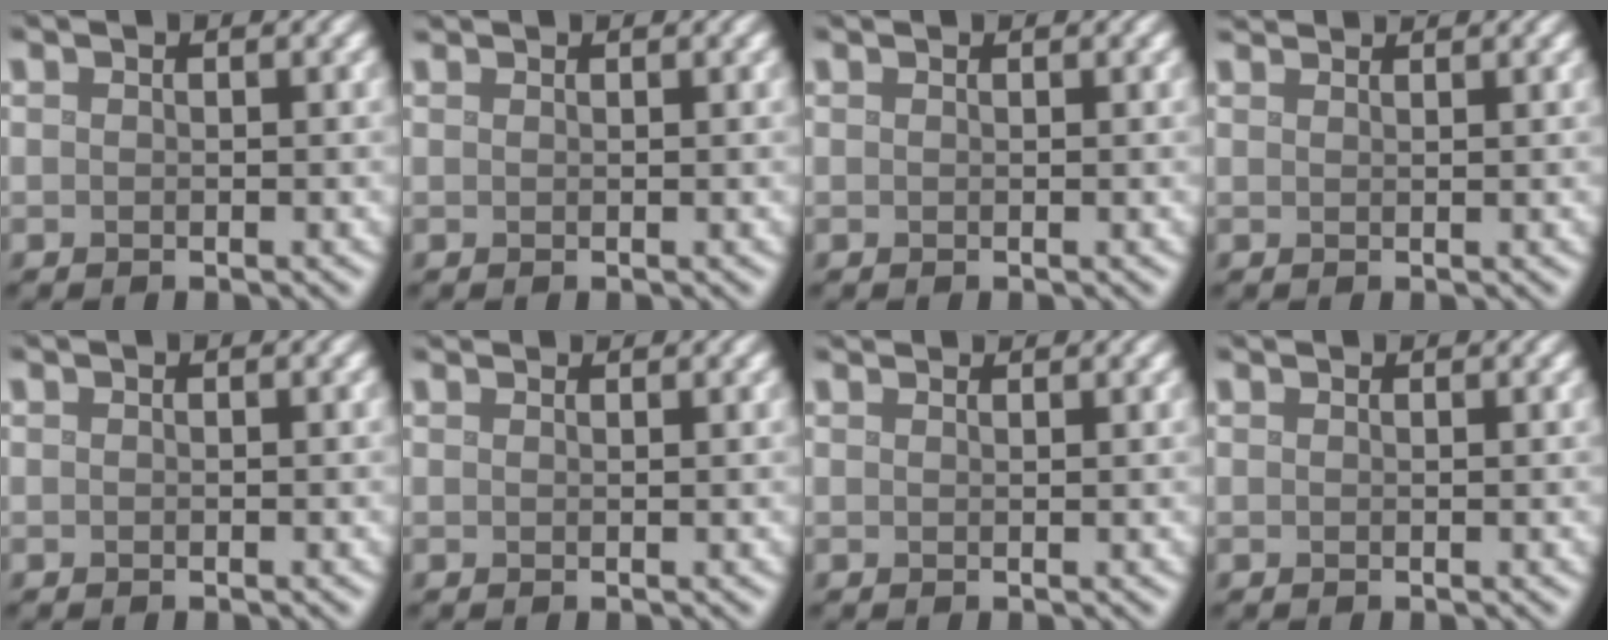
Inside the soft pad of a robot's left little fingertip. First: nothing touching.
{"total": 0.8, "force": [0.8, 0.0, 0.2], "torque": [-0.005, -0.002, 0.009]}
{"total": 0.6, "force": [0.6, 0.0, 0.1], "torque": [-0.005, -0.003, 0.005]}
{"total": 2.7, "force": [2.5, 0.4, 0.9], "torque": [-0.009, 0.002, 0.026]}
{"total": 0.0}
{"total": 2.0, "force": [1.9, 0.2, 0.5], "torque": [-0.018, 0.001, 0.020]}
{"total": 2.3, "force": [2.2, 0.3, 0.7], "torque": [-0.014, 0.000, 0.024]}
{"total": 0.9, "force": [0.9, 0.1, 0.2], "torque": [-0.008, -0.004, 0.009]}